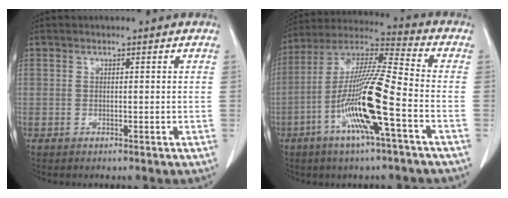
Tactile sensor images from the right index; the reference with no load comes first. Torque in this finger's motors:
{"motor_torque": [2.14, 0.00, 0.46, 0.21]}